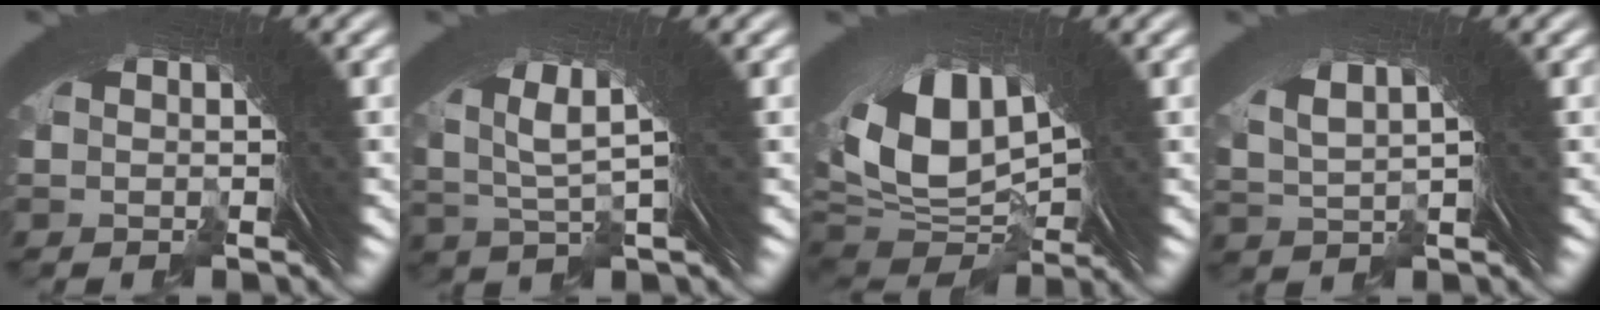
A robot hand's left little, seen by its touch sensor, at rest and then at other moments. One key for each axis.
{"total": 7.8, "fx": 3.4, "fy": 2.8, "fz": 6.4, "tx": -0.104, "ty": 0.016, "tz": 0.047}
{"total": 11.2, "fx": 1.3, "fy": 7.7, "fz": 8.0, "tx": -0.169, "ty": -0.014, "tz": 0.028}
{"total": 3.9, "fx": 2.2, "fy": 1.2, "fz": 3.0, "tx": -0.058, "ty": 0.013, "tz": 0.042}